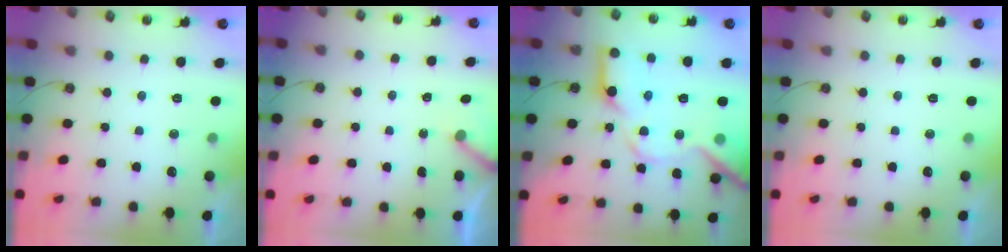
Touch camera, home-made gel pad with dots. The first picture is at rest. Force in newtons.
{"total": 3.7, "press": 3.7, "slide": 0.3}
{"total": 19.4, "press": 19.3, "slide": 2.3}
{"total": 0.0}